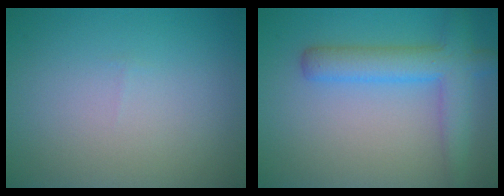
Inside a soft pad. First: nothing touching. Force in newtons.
{"total": 5.0, "press": 5.0, "slide": 0.2}